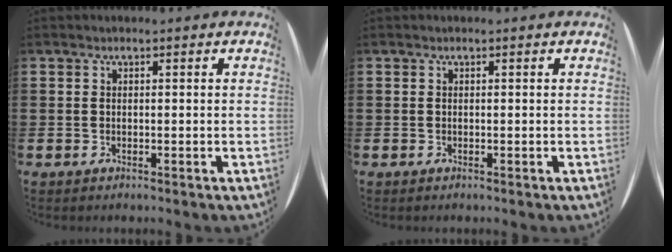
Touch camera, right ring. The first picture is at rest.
{"total": 0.0}